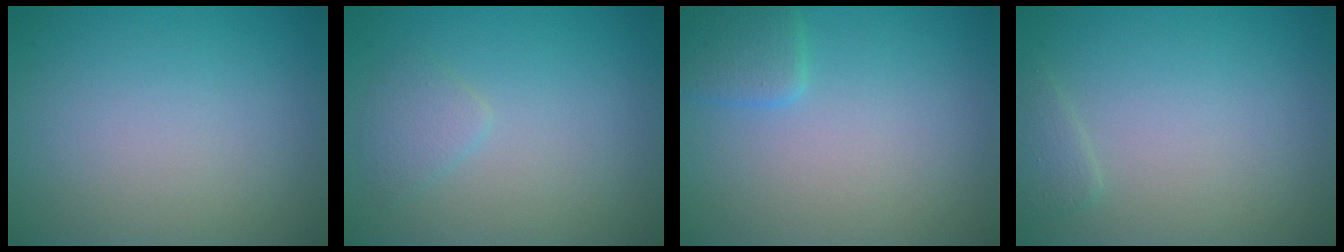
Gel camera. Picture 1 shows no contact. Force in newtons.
{"total": 1.4, "press": 1.4, "slide": 0.0}
{"total": 2.1, "press": 2.1, "slide": 0.1}
{"total": 1.1, "press": 1.1, "slide": 0.1}